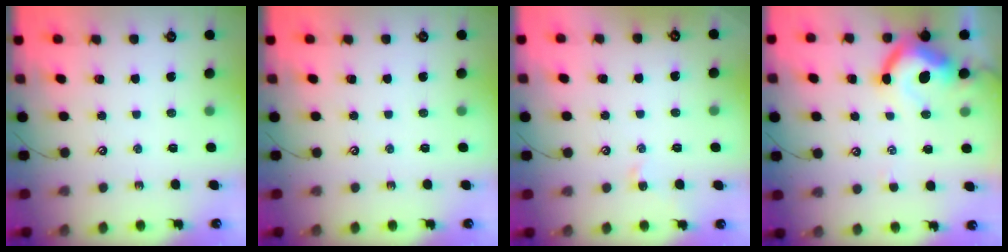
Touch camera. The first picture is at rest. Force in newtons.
{"total": 0.0}
{"total": 0.5, "press": 0.4, "slide": 0.4}
{"total": 8.5, "press": 8.4, "slide": 1.5}